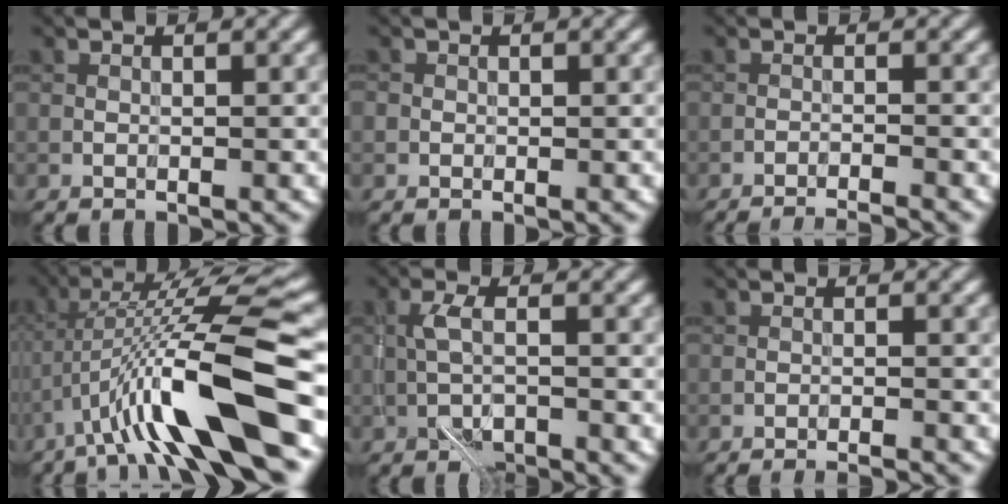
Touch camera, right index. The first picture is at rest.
{"total": 0.6, "force": [-0.1, 0.5, 0.0], "torque": [0.005, -0.004, -0.003]}
{"total": 4.3, "force": [-3.9, 0.5, 1.6], "torque": [-0.019, -0.001, -0.058]}
{"total": 11.6, "force": [-3.5, 2.1, 10.8], "torque": [-0.186, 0.022, -0.060]}
{"total": 2.9, "force": [-1.2, 1.0, 2.4], "torque": [-0.058, 0.000, -0.026]}
{"total": 3.1, "force": [-2.8, 0.4, 1.2], "torque": [-0.012, 0.003, -0.042]}